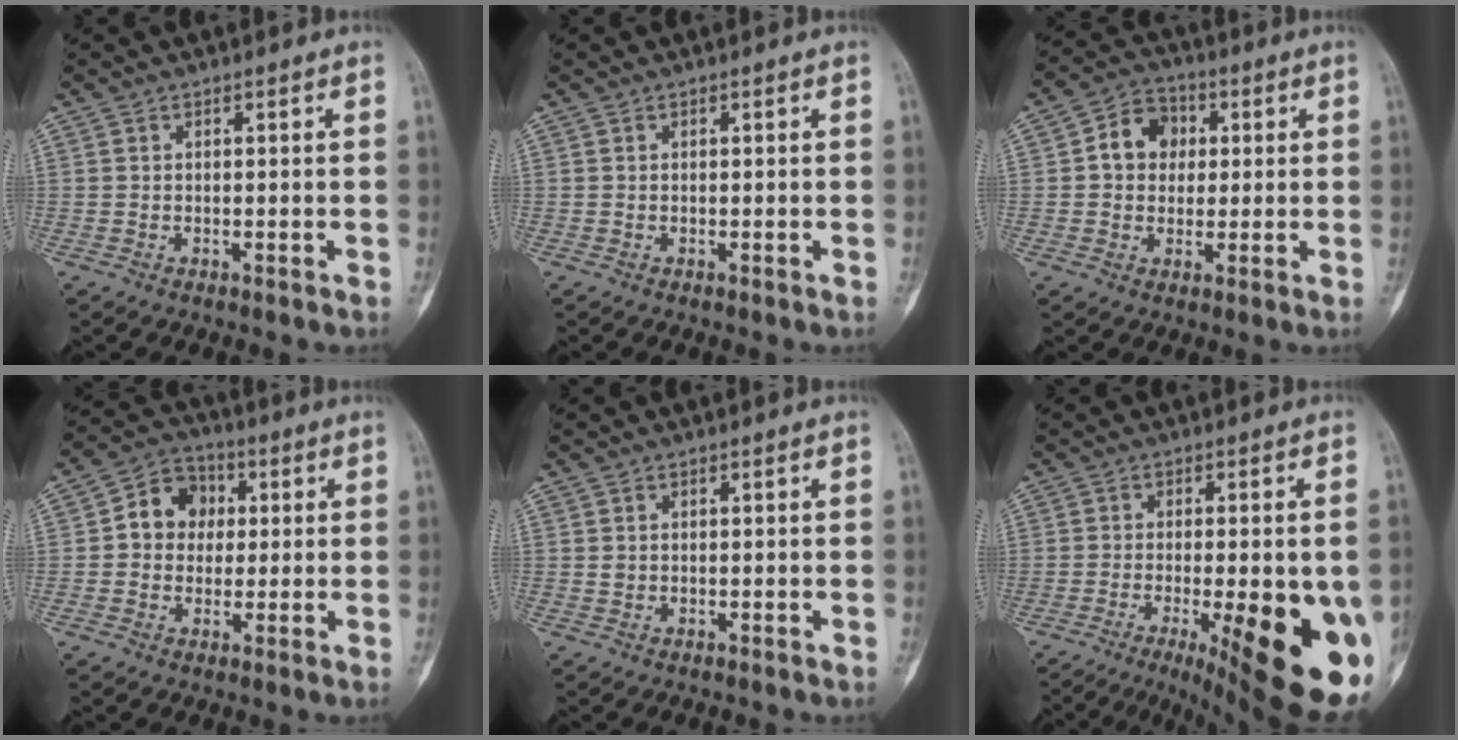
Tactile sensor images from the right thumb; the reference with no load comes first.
{"total": 0.0}
{"total": 8.4, "force": [1.3, 7.0, 4.4], "torque": [-0.041, 0.011, 0.012]}
{"total": 8.9, "force": [1.0, 7.6, 4.4], "torque": [-0.035, 0.015, 0.005]}
{"total": 0.7, "force": [0.1, 0.6, 0.3], "torque": [-0.002, 0.001, 0.004]}
{"total": 24.3, "force": [-8.4, 7.2, 21.6], "torque": [-0.208, -0.021, -0.095]}